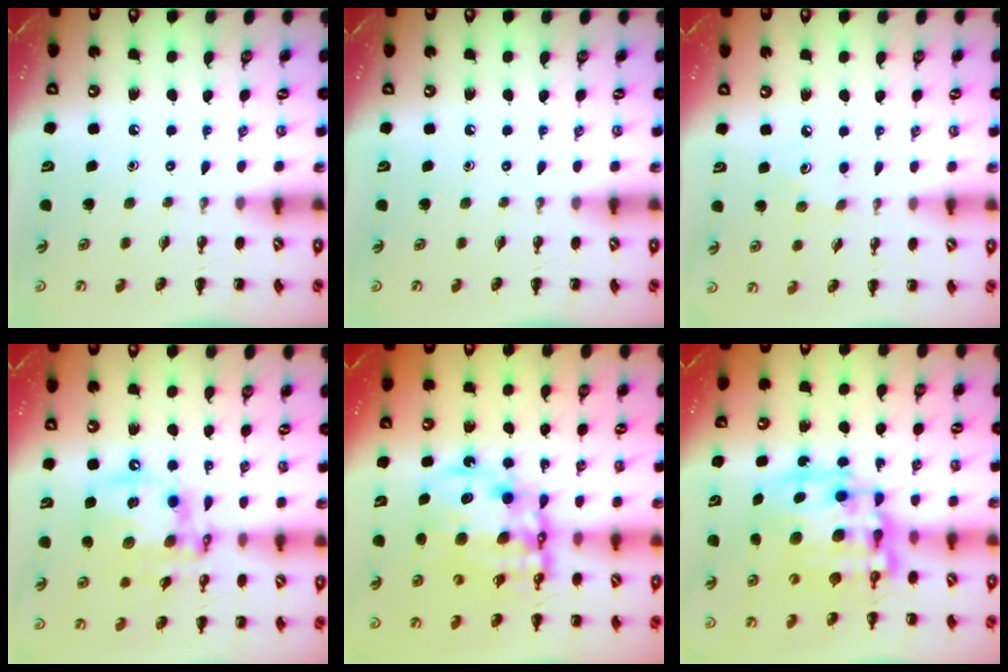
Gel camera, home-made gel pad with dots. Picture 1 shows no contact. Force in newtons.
{"total": 0.0}
{"total": 4.9, "press": 4.8, "slide": 1.1}
{"total": 15.4, "press": 15.1, "slide": 3.1}
{"total": 14.6, "press": 14.2, "slide": 3.6}
{"total": 15.5, "press": 15.1, "slide": 3.3}